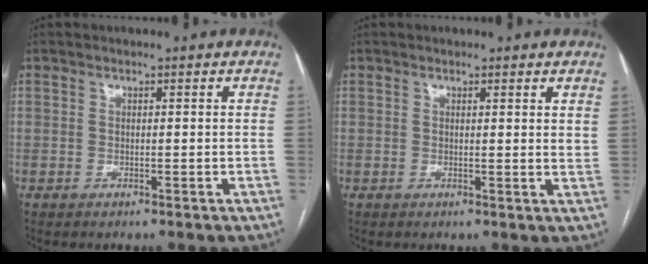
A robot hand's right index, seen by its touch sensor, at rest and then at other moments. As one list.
[{"total": 1.8, "force": [1.5, 0.0, 0.9], "torque": [-0.014, -0.008, 0.012]}]